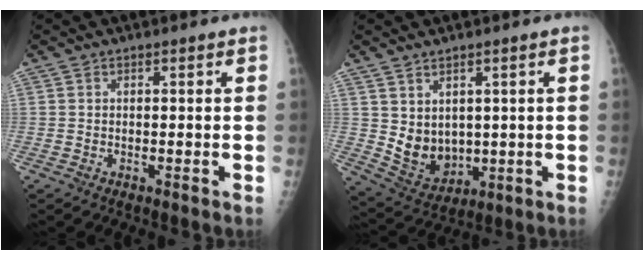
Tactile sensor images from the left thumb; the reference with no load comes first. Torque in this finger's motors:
{"motor_torque": [0.07, 0.06, 0.40, -0.11, 0.05]}